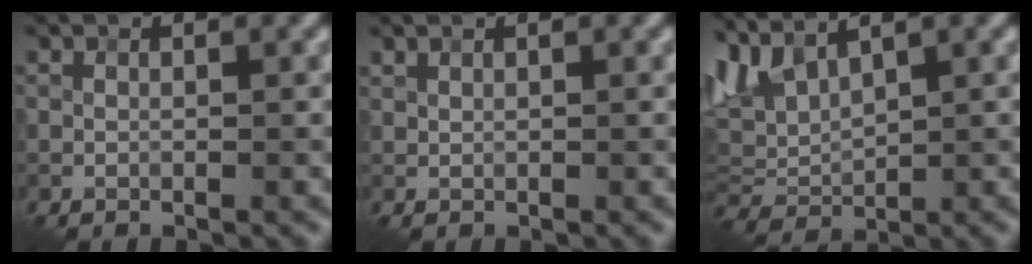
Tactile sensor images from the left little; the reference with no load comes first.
{"total": 0.0}
{"total": 4.1, "force": [2.8, 1.7, 2.5], "torque": [-0.065, -0.001, 0.060]}